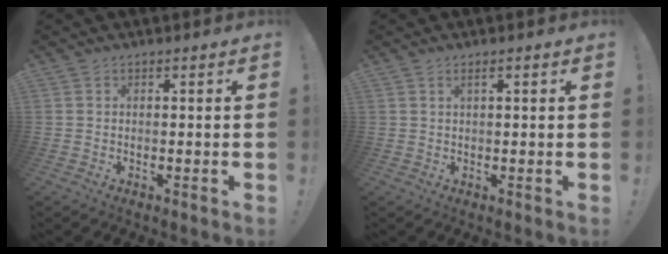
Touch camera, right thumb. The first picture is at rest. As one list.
[{"total": 1.8, "force": [0.6, 0.0, 1.7], "torque": [-0.030, -0.001, 0.009]}]